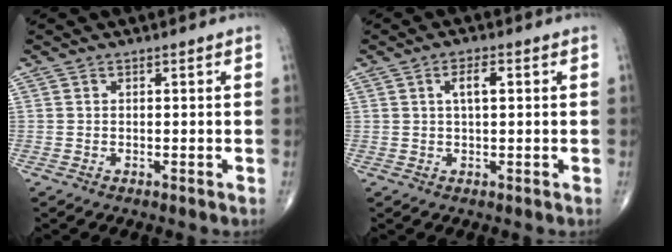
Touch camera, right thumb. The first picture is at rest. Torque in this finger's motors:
{"motor_torque": [0.75, 2.25, 0.54, 0.37, 0.00]}